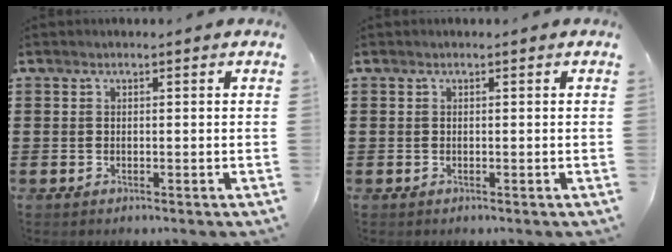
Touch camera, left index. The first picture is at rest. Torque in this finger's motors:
{"motor_torque": [0.00, 0.00, 0.00, 0.00]}